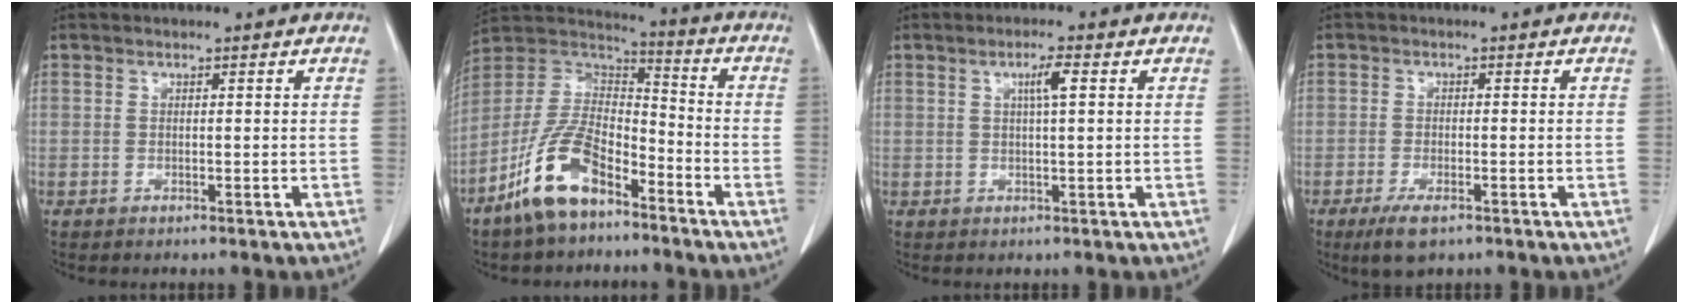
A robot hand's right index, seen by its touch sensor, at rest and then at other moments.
{"total": 13.2, "force": [-8.3, 5.3, 8.7], "torque": [-0.184, 0.009, -0.163]}
{"total": 2.9, "force": [0.9, 0.0, 2.7], "torque": [-0.048, 0.001, 0.014]}
{"total": 4.6, "force": [-2.9, 1.4, 3.3], "torque": [-0.065, -0.008, -0.045]}